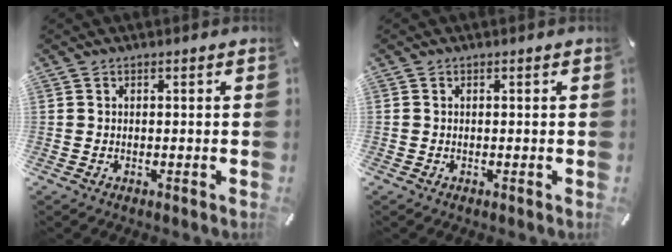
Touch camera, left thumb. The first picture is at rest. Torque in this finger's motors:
{"motor_torque": [0.08, 0.12, 0.08, -0.17, 0.07]}